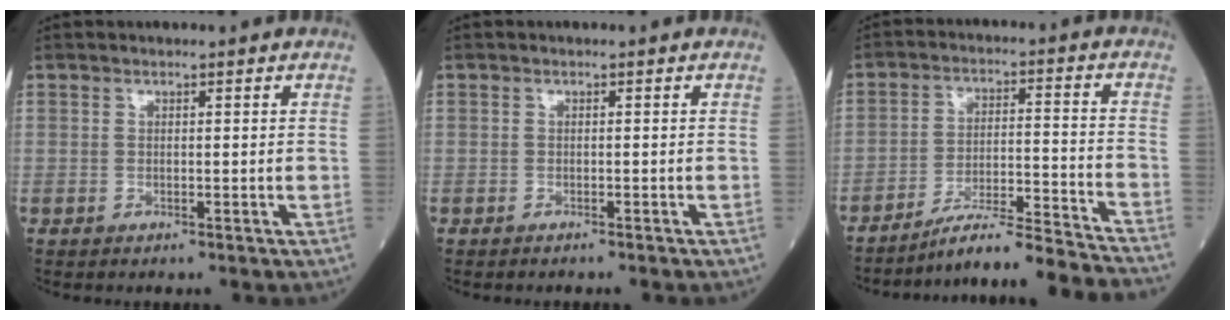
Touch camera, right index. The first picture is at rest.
{"total": 1.2, "force": [-1.1, 0.0, 0.5], "torque": [-0.004, 0.001, -0.014]}
{"total": 14.3, "force": [-13.6, -2.0, 4.1], "torque": [-0.044, 0.003, -0.217]}